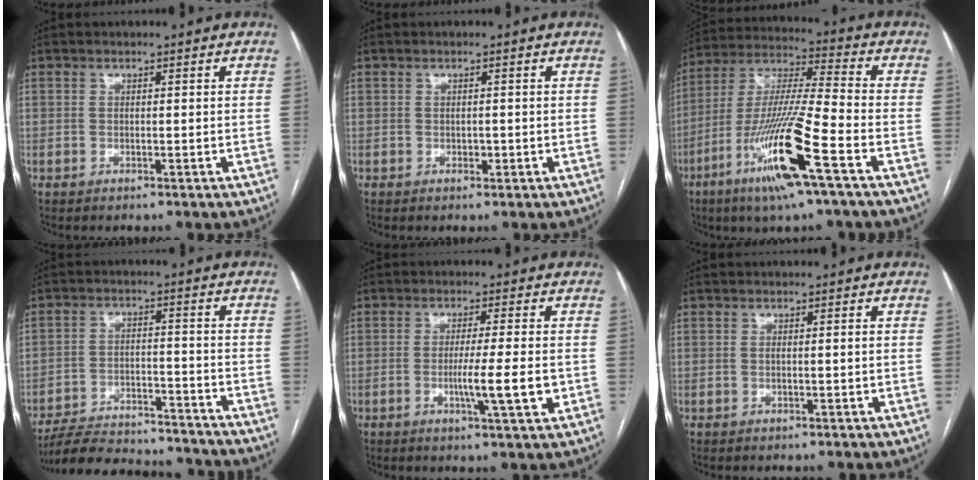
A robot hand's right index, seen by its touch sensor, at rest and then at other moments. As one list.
[{"total": 0.7, "force": [-0.2, 0.6, 0.4], "torque": [-0.004, 0.002, -0.002]}, {"total": 17.0, "force": [-7.8, 0.0, 15.0], "torque": [-0.311, -0.025, -0.149]}, {"total": 17.0, "force": [-16.0, 3.1, 4.6], "torque": [-0.090, 0.001, -0.232]}, {"total": 6.7, "force": [-1.5, -0.3, 6.5], "torque": [-0.107, -0.012, -0.024]}, {"total": 0.9, "force": [-0.1, -0.2, 0.9], "torque": [-0.017, -0.001, 0.000]}]